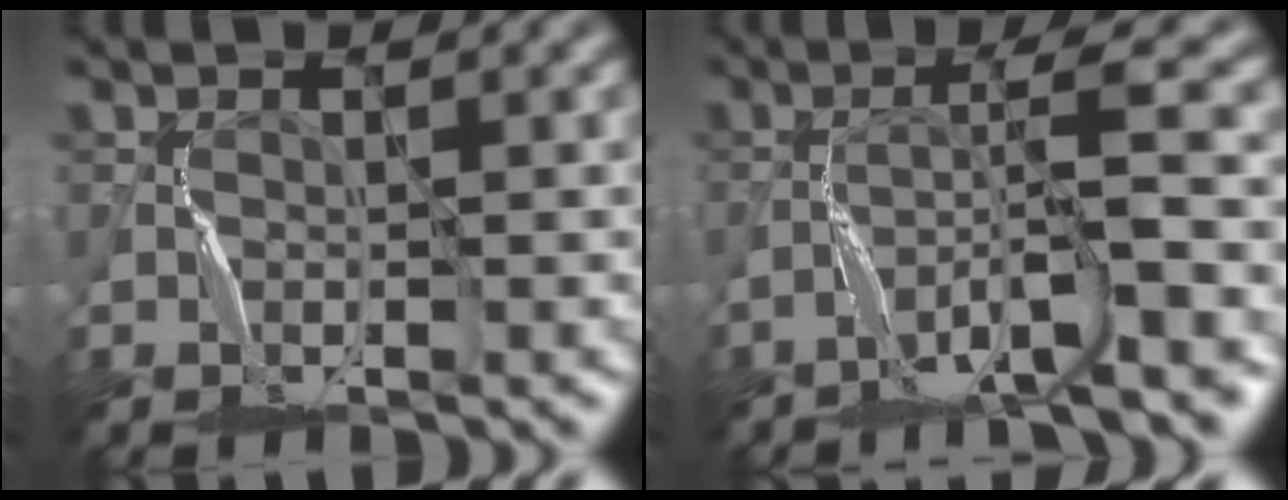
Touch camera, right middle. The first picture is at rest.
{"total": 7.0, "force": [-3.8, 0.1, 5.8], "torque": [-0.098, 0.019, -0.068]}